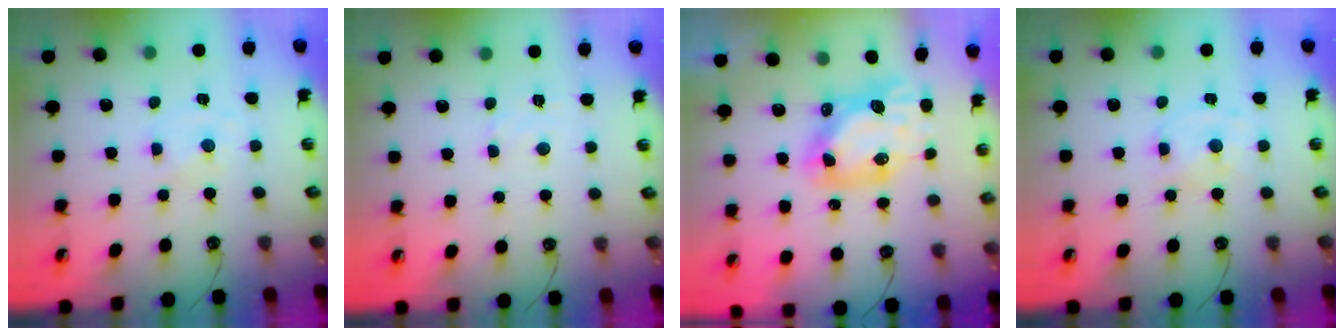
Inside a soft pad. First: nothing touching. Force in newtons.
{"total": 3.0, "press": 3.0, "slide": 0.4}
{"total": 10.6, "press": 10.6, "slide": 1.1}
{"total": 2.8, "press": 2.7, "slide": 0.7}